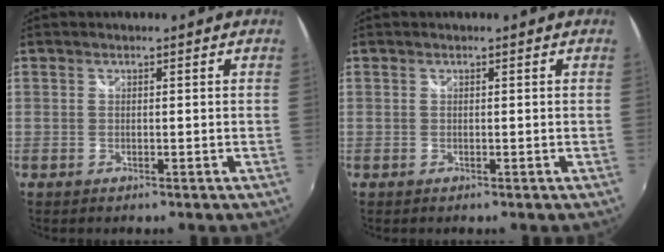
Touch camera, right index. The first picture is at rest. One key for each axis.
{"total": 0.0}